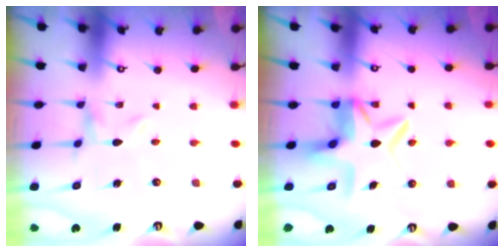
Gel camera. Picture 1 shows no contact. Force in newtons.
{"total": 7.3, "press": 7.0, "slide": 2.1}